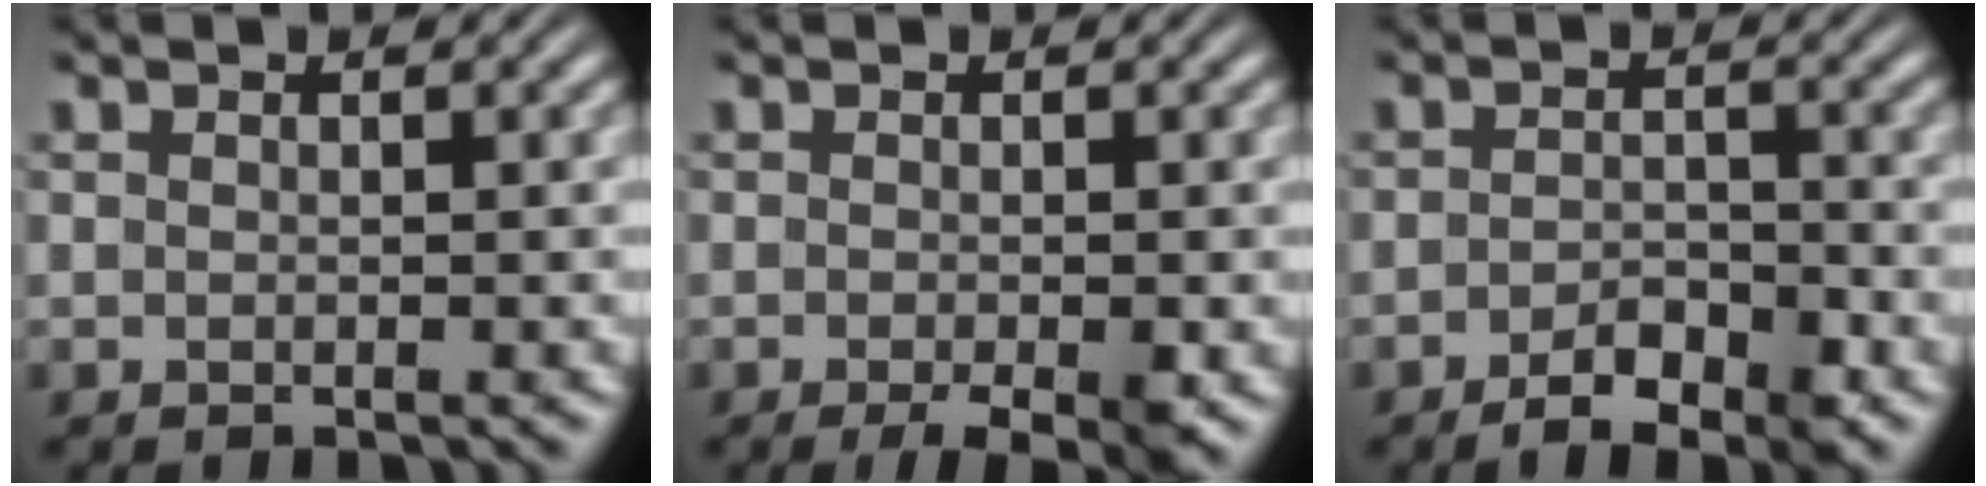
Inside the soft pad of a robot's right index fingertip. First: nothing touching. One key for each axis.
{"total": 3.0, "fx": -1.8, "fy": 1.0, "fz": 2.2, "tx": -0.029, "ty": -0.010, "tz": -0.027}
{"total": 3.7, "fx": -2.7, "fy": 1.5, "fz": 2.0, "tx": -0.025, "ty": -0.002, "tz": -0.052}